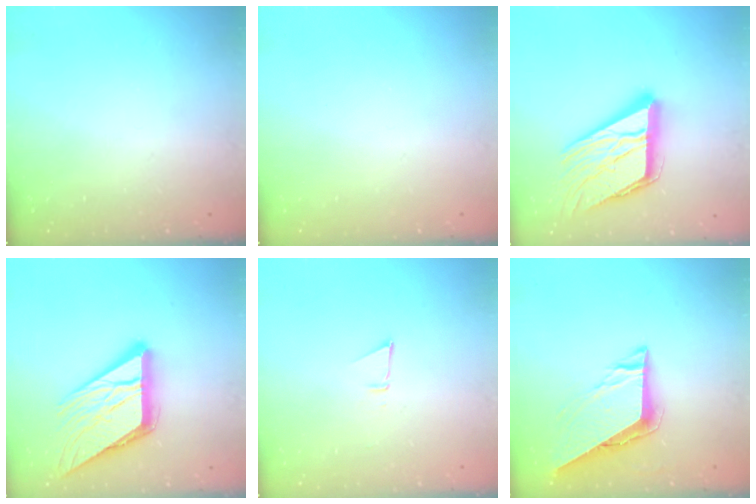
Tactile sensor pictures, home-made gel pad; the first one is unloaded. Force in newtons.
{"total": 0.0}
{"total": 19.6, "press": 19.5, "slide": 1.9}
{"total": 17.4, "press": 17.3, "slide": 1.3}
{"total": 3.0, "press": 2.9, "slide": 0.8}
{"total": 8.1, "press": 8.1, "slide": 0.3}